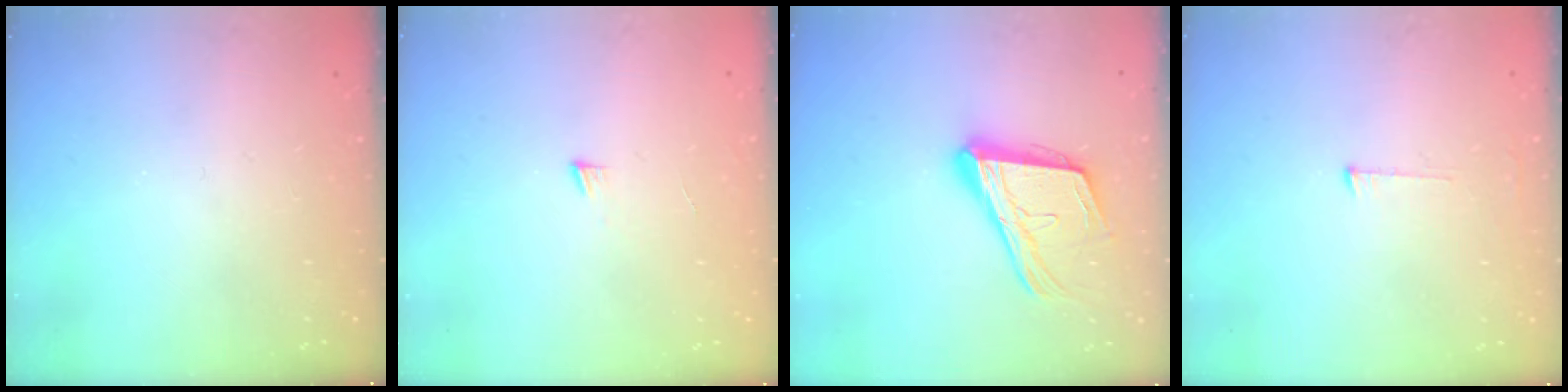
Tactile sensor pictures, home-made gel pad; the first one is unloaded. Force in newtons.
{"total": 3.1, "press": 3.1, "slide": 0.4}
{"total": 17.9, "press": 17.3, "slide": 4.5}
{"total": 4.0, "press": 4.0, "slide": 0.2}